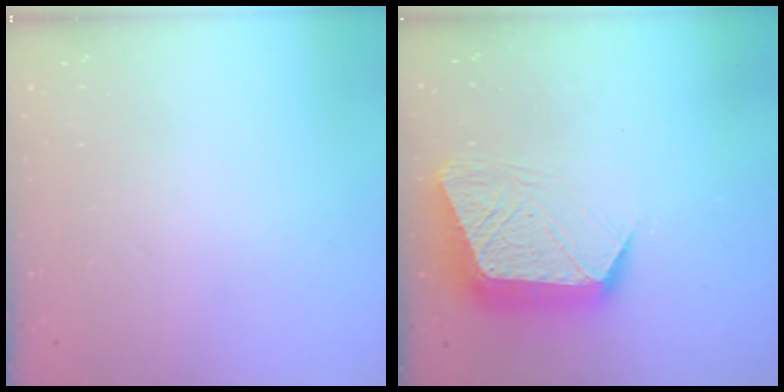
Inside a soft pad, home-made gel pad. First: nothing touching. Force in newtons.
{"total": 13.1, "press": 13.1, "slide": 1.2}